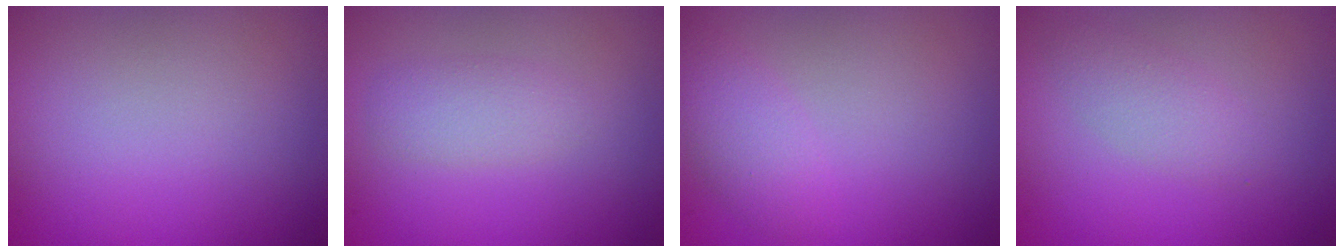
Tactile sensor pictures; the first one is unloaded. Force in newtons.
{"total": 2.1, "press": 2.1, "slide": 0.0}
{"total": 2.1, "press": 2.1, "slide": 0.0}
{"total": 2.0, "press": 2.0, "slide": 0.1}